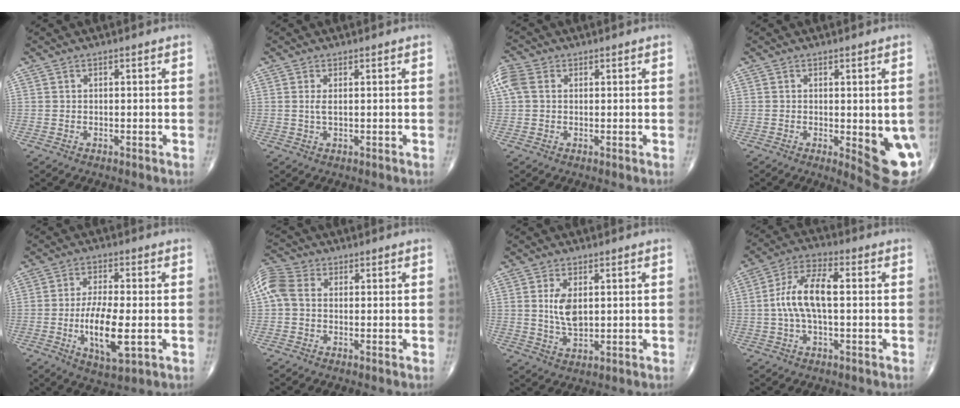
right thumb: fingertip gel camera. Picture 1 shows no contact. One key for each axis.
{"total": 1.5, "fx": 0.3, "fy": 0.4, "fz": 1.4, "tx": -0.035, "ty": -0.002, "tz": 0.008}
{"total": 4.8, "fx": 1.1, "fy": 3.5, "fz": 3.0, "tx": -0.086, "ty": 0.018, "tz": 0.019}
{"total": 10.2, "fx": -2.1, "fy": 3.2, "fz": 9.4, "tx": -0.097, "ty": -0.017, "tz": -0.018}
{"total": 10.7, "fx": -2.1, "fy": 3.6, "fz": 9.9, "tx": -0.181, "ty": -0.007, "tz": -0.034}
{"total": 6.9, "fx": 0.6, "fy": 5.0, "fz": 4.6, "tx": -0.112, "ty": 0.024, "tz": 0.004}
{"total": 5.7, "fx": 1.0, "fy": 3.0, "fz": 4.8, "tx": -0.088, "ty": -0.011, "tz": 0.024}
{"total": 10.5, "fx": 0.2, "fy": 4.4, "fz": 9.5, "tx": -0.196, "ty": 0.028, "tz": -0.001}